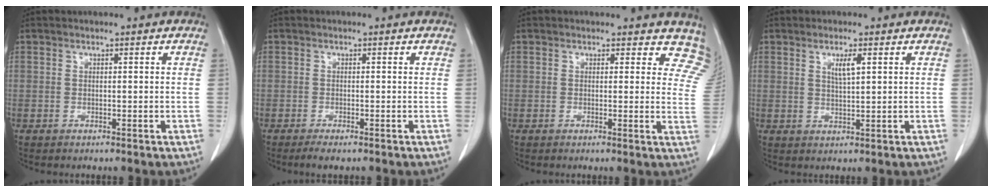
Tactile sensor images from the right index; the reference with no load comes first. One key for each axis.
{"total": 2.1, "fx": -1.5, "fy": 0.4, "fz": 1.4, "tx": -0.022, "ty": -0.005, "tz": -0.024}
{"total": 6.9, "fx": 6.2, "fy": 2.9, "fz": 0.4, "tx": 0.041, "ty": -0.019, "tz": 0.029}
{"total": 2.8, "fx": 1.2, "fy": 0.2, "fz": 2.5, "tx": -0.048, "ty": -0.002, "tz": 0.022}